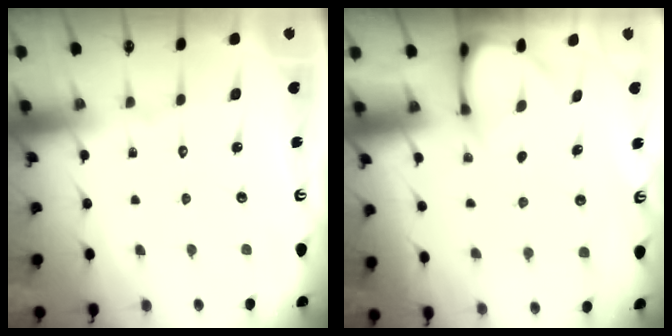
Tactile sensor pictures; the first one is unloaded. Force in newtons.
{"total": 3.0, "press": 2.9, "slide": 0.4}